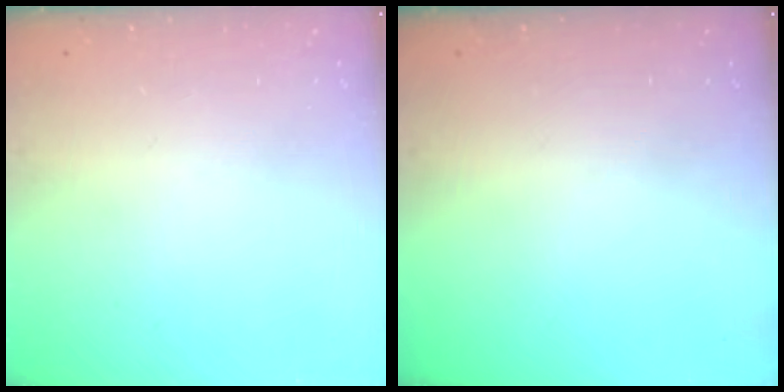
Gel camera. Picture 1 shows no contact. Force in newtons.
{"total": 0.0}